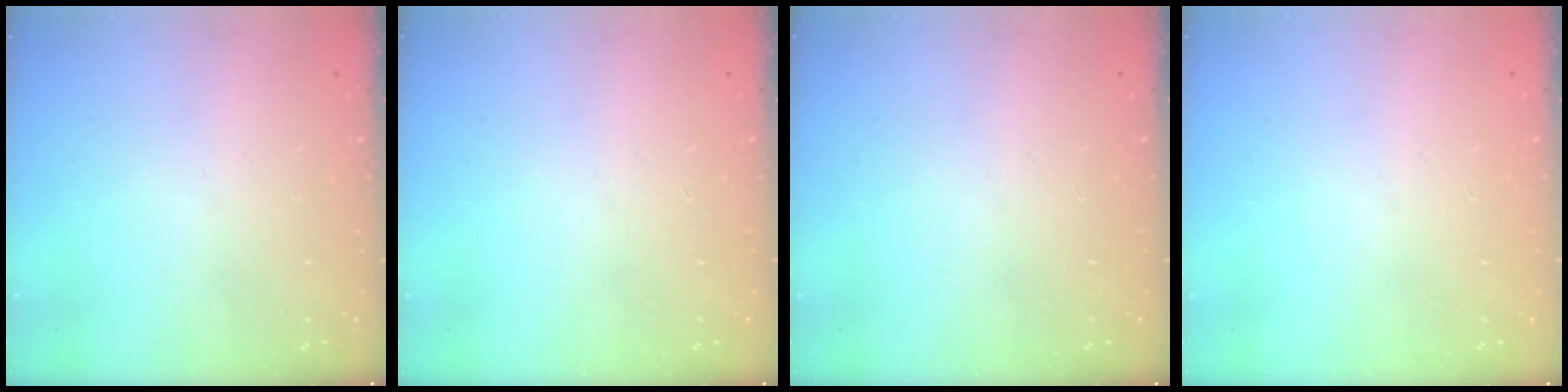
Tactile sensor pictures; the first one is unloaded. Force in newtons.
{"total": 0.0}
{"total": 0.0}
{"total": 0.0}